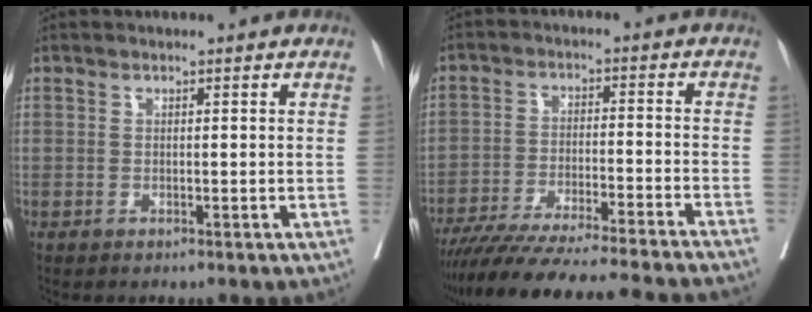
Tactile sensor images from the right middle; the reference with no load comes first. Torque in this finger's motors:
{"motor_torque": [1.20, -0.94, 0.49, 0.20]}